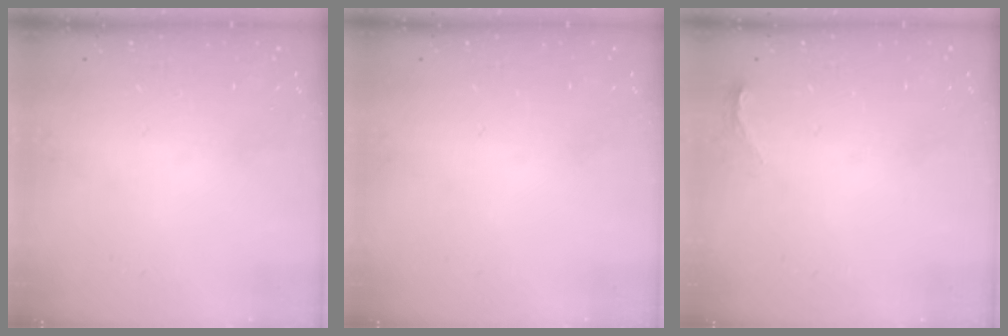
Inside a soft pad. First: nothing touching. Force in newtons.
{"total": 0.0}
{"total": 3.8, "press": 3.5, "slide": 1.6}